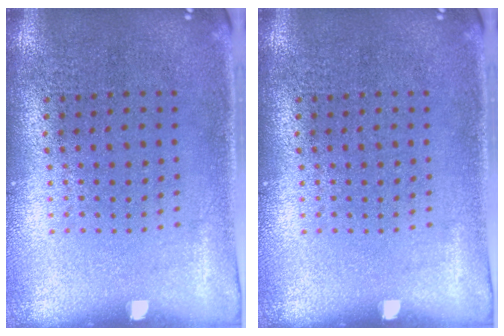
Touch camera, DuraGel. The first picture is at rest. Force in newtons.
{"total": 0.0}